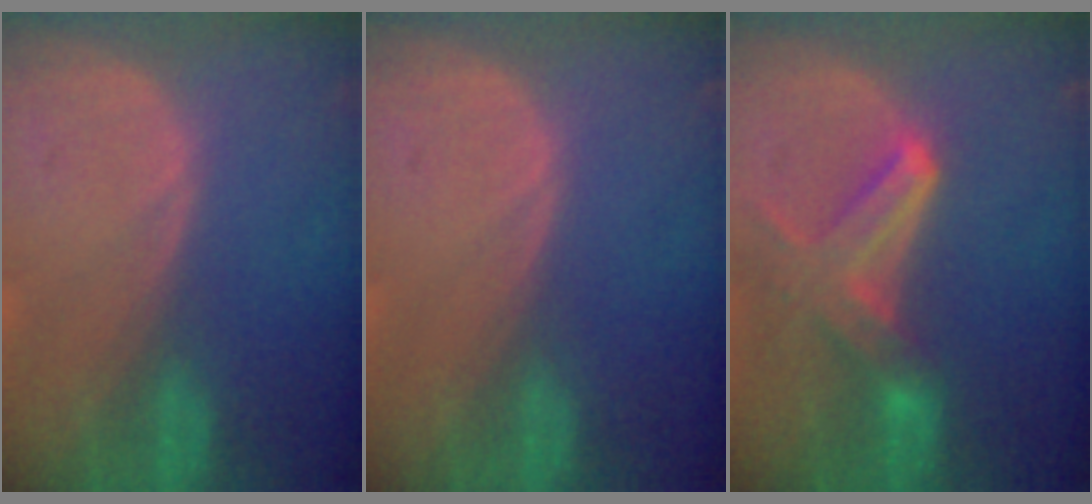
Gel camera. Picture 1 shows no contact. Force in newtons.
{"total": 0.0}
{"total": 6.7, "press": 6.6, "slide": 1.3}